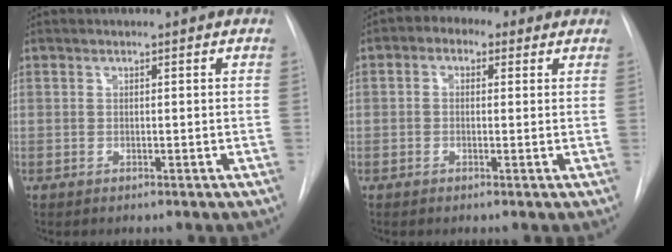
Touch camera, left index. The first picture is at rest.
{"total": 4.4, "force": [1.8, 3.1, 2.6], "torque": [-0.039, 0.033, 0.022]}